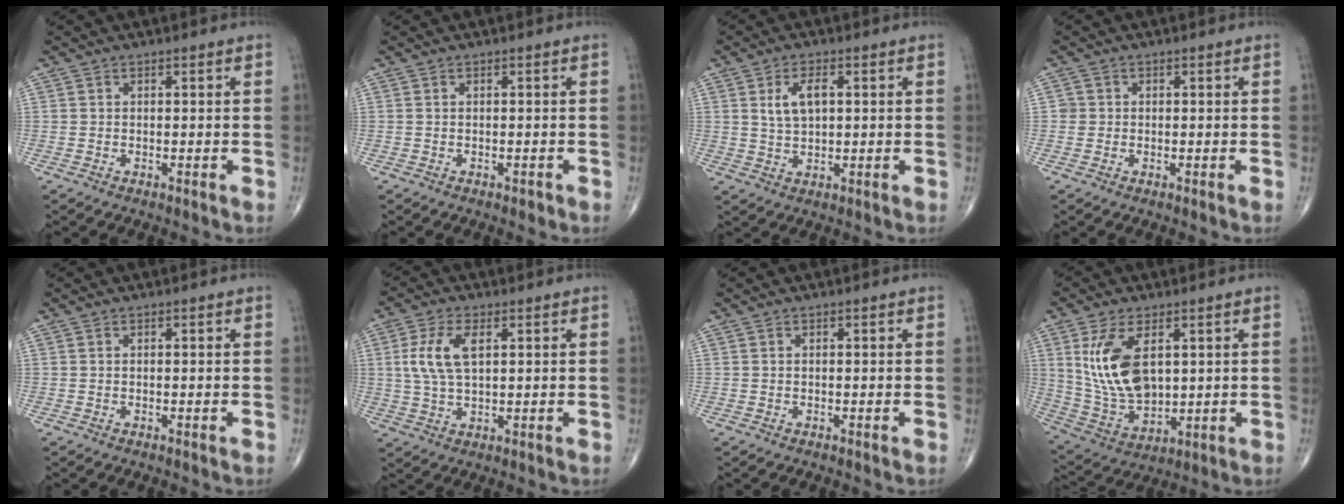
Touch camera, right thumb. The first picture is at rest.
{"total": 0.6, "force": [-0.4, 0.3, 0.4], "torque": [-0.001, -0.001, -0.005]}
{"total": 5.2, "force": [1.4, 2.7, 4.3], "torque": [-0.077, -0.001, 0.027]}
{"total": 1.4, "force": [0.0, 1.4, 0.1], "torque": [0.009, 0.005, -0.002]}
{"total": 0.0}
{"total": 7.8, "force": [2.0, 3.8, 6.6], "torque": [-0.142, 0.000, 0.040]}
{"total": 0.0}
{"total": 14.2, "force": [3.8, 7.9, 11.2], "torque": [-0.211, -0.018, 0.089]}